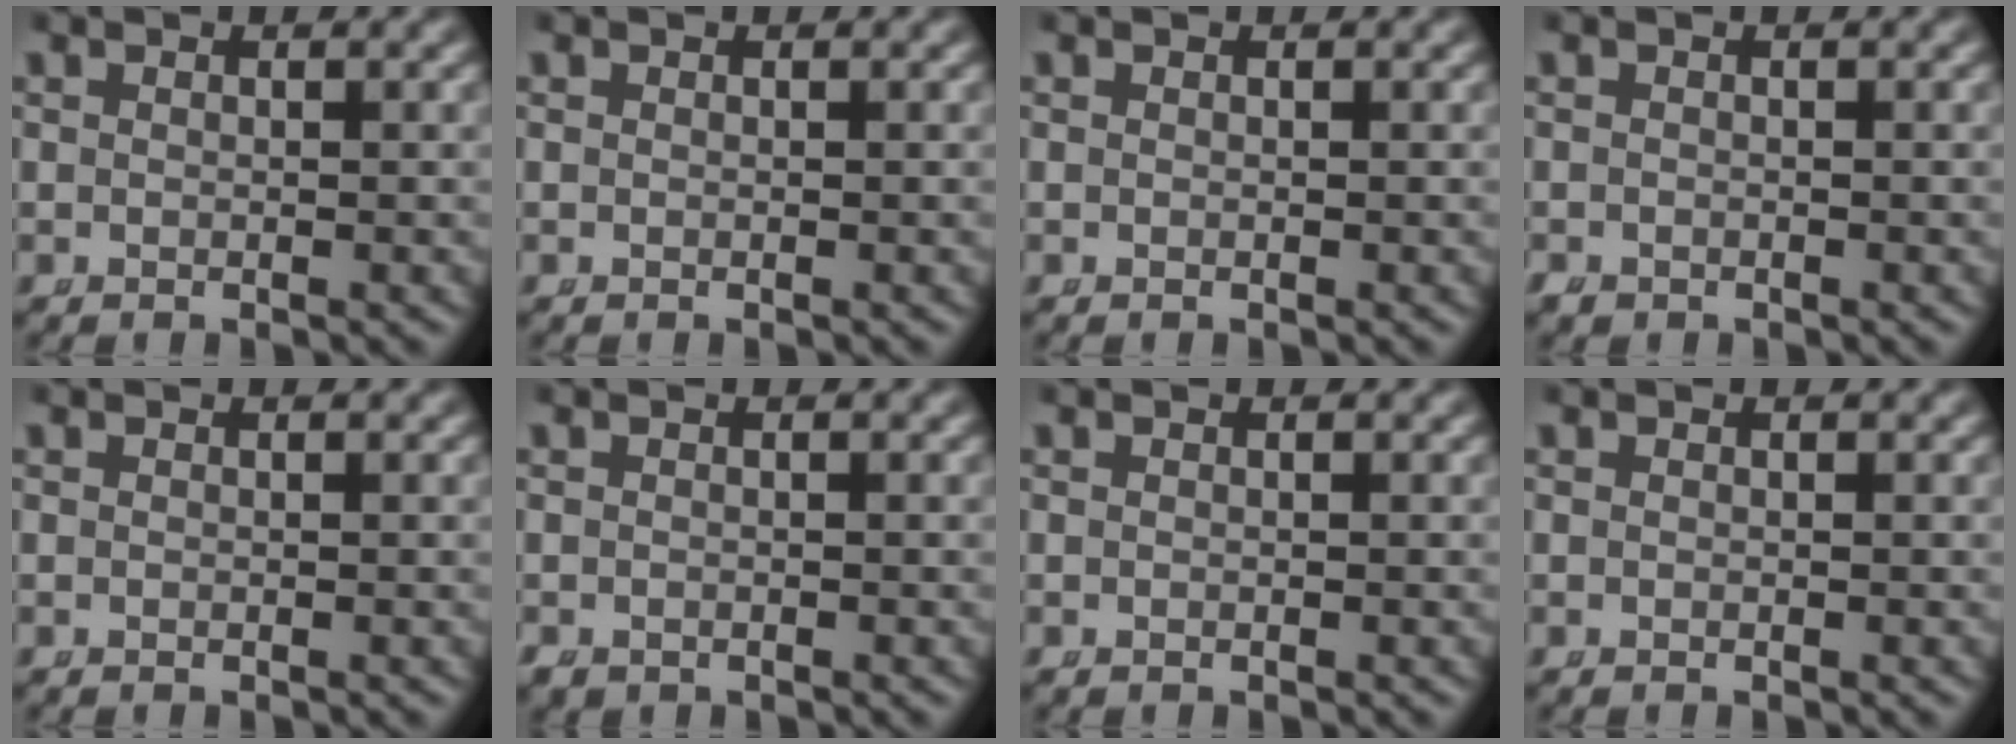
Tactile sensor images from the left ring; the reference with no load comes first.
{"total": 0.0}
{"total": 0.0}
{"total": 0.8, "force": [-0.6, 0.4, 0.1], "torque": [-0.006, -0.012, -0.006]}
{"total": 0.0}
{"total": 1.1, "force": [-0.8, 0.6, 0.3], "torque": [-0.012, -0.016, -0.006]}
{"total": 0.0}
{"total": 0.0}